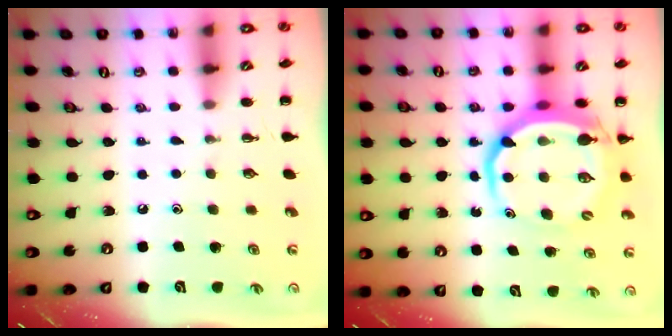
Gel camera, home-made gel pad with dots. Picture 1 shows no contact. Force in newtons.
{"total": 10.2, "press": 9.8, "slide": 2.8}